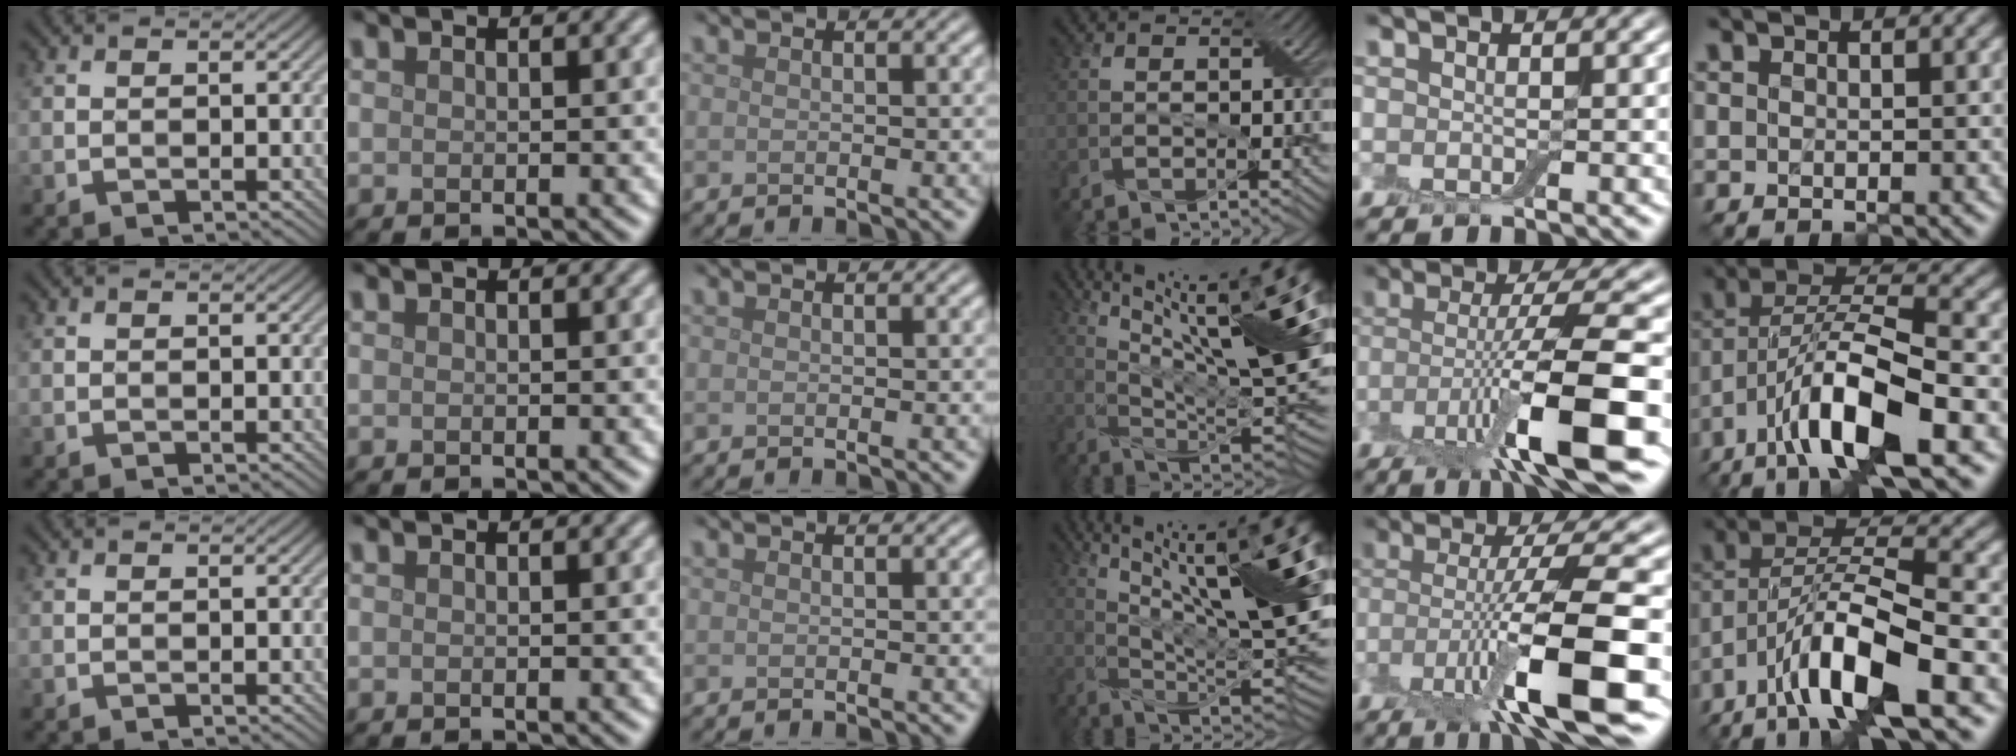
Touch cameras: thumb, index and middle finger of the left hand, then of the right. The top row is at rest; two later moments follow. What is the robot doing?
{"motion": "wrap", "object": "cling film"}